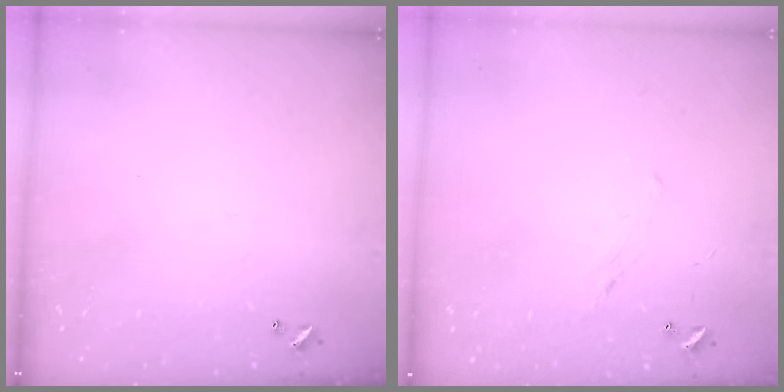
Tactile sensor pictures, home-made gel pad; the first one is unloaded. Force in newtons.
{"total": 1.0, "press": 0.9, "slide": 0.6}